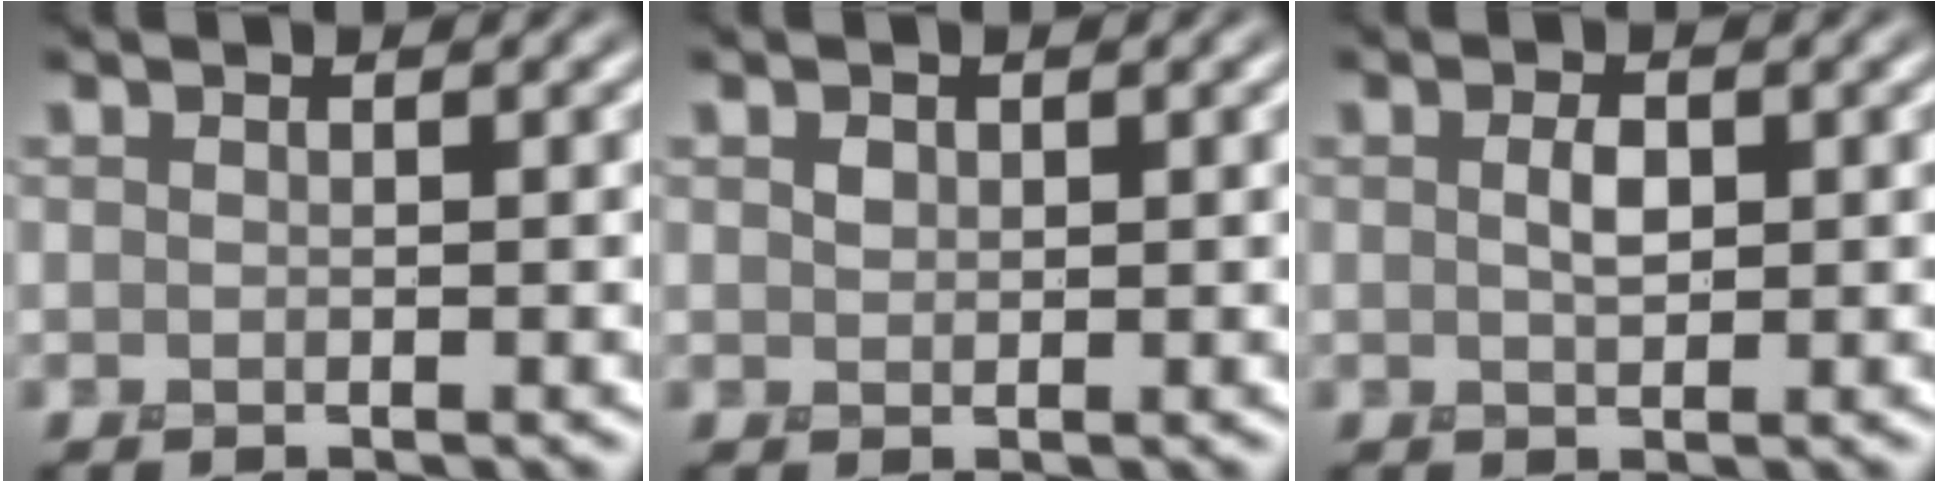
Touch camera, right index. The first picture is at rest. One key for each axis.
{"total": 0.7, "fx": 0.3, "fy": 0.6, "fz": 0.3, "tx": -0.008, "ty": 0.000, "tz": 0.006}
{"total": 1.3, "fx": 0.2, "fy": 0.7, "fz": 1.1, "tx": -0.027, "ty": -0.001, "tz": 0.003}